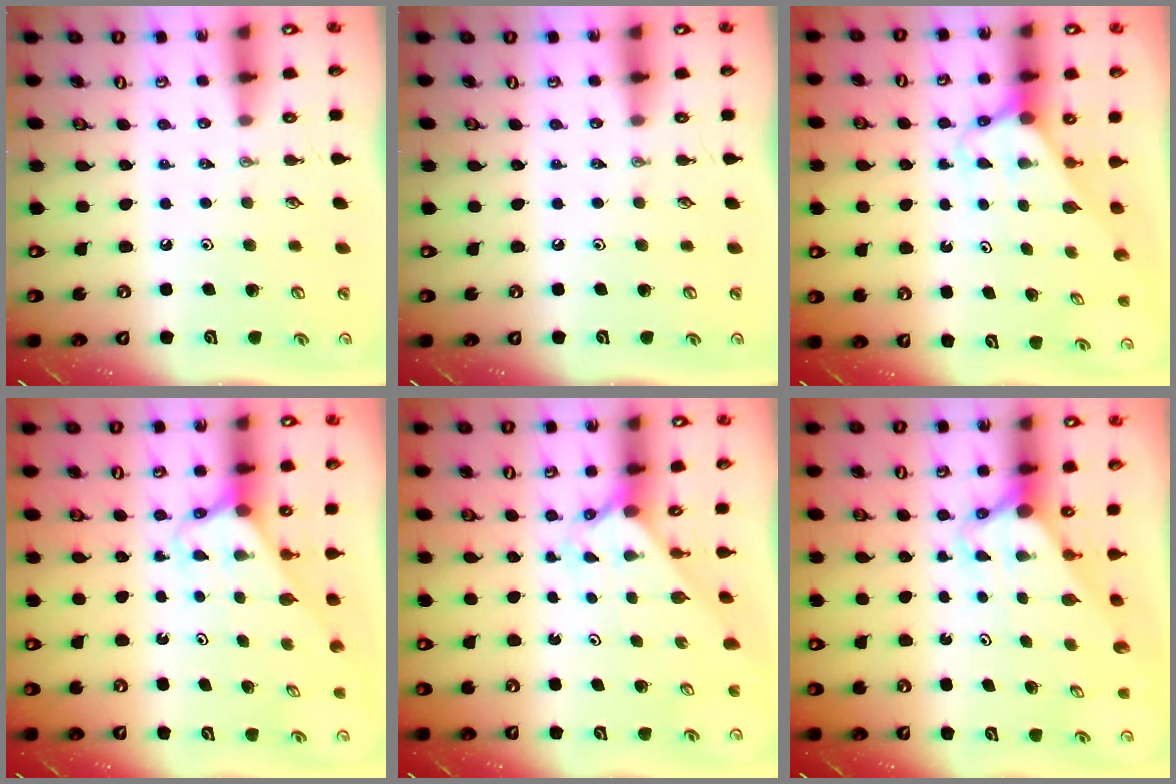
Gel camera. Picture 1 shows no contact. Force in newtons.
{"total": 0.0}
{"total": 2.8, "press": 2.8, "slide": 0.2}
{"total": 2.6, "press": 2.6, "slide": 0.1}
{"total": 2.0, "press": 2.0, "slide": 0.2}
{"total": 3.0, "press": 3.0, "slide": 0.3}